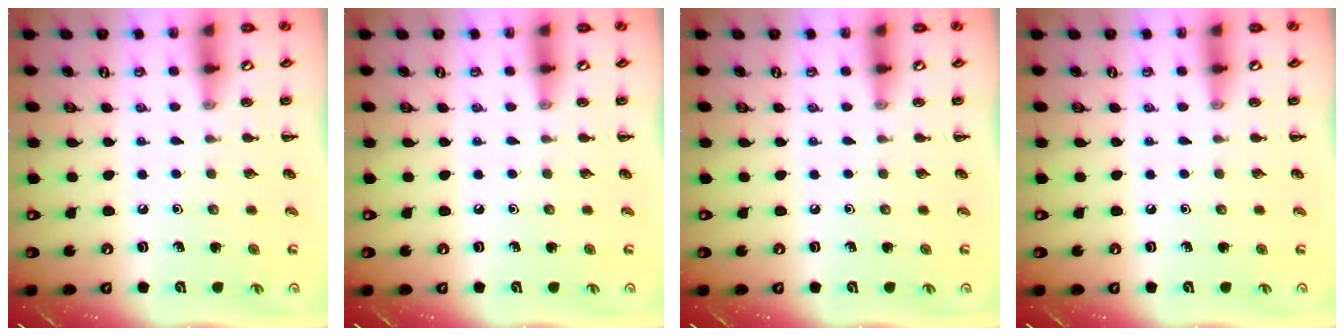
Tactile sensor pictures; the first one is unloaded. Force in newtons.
{"total": 0.0}
{"total": 0.0}
{"total": 0.0}